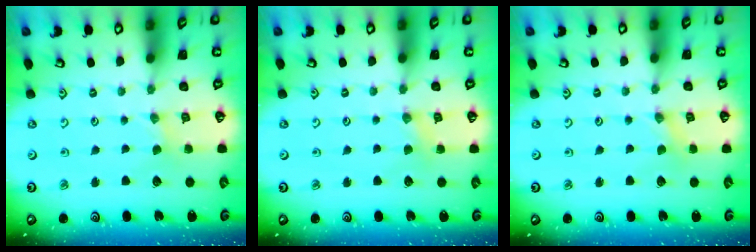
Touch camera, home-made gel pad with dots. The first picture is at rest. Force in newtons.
{"total": 2.8, "press": 2.7, "slide": 0.5}
{"total": 0.0}